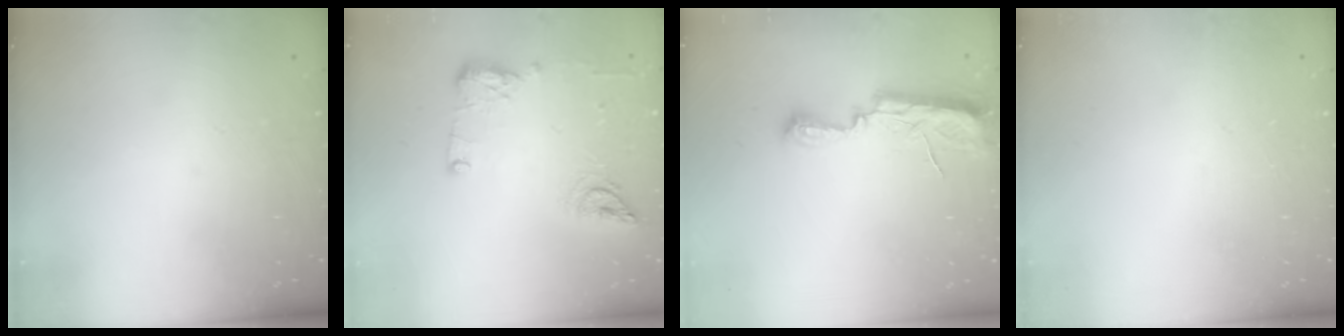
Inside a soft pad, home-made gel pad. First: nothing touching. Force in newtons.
{"total": 13.7, "press": 12.7, "slide": 5.1}
{"total": 8.9, "press": 8.5, "slide": 2.4}
{"total": 0.0}